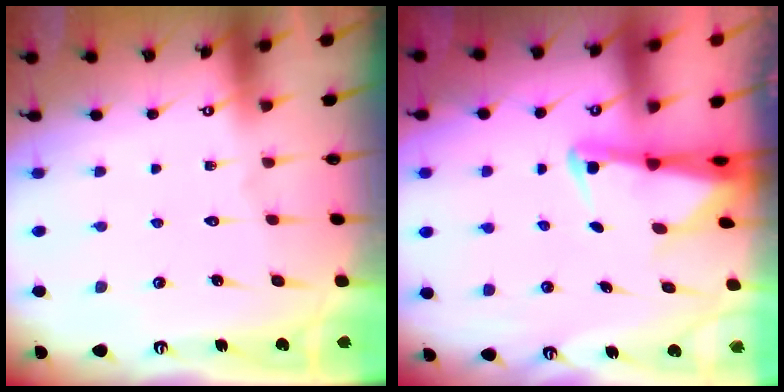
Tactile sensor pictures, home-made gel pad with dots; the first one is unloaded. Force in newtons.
{"total": 2.7, "press": 2.7, "slide": 0.4}